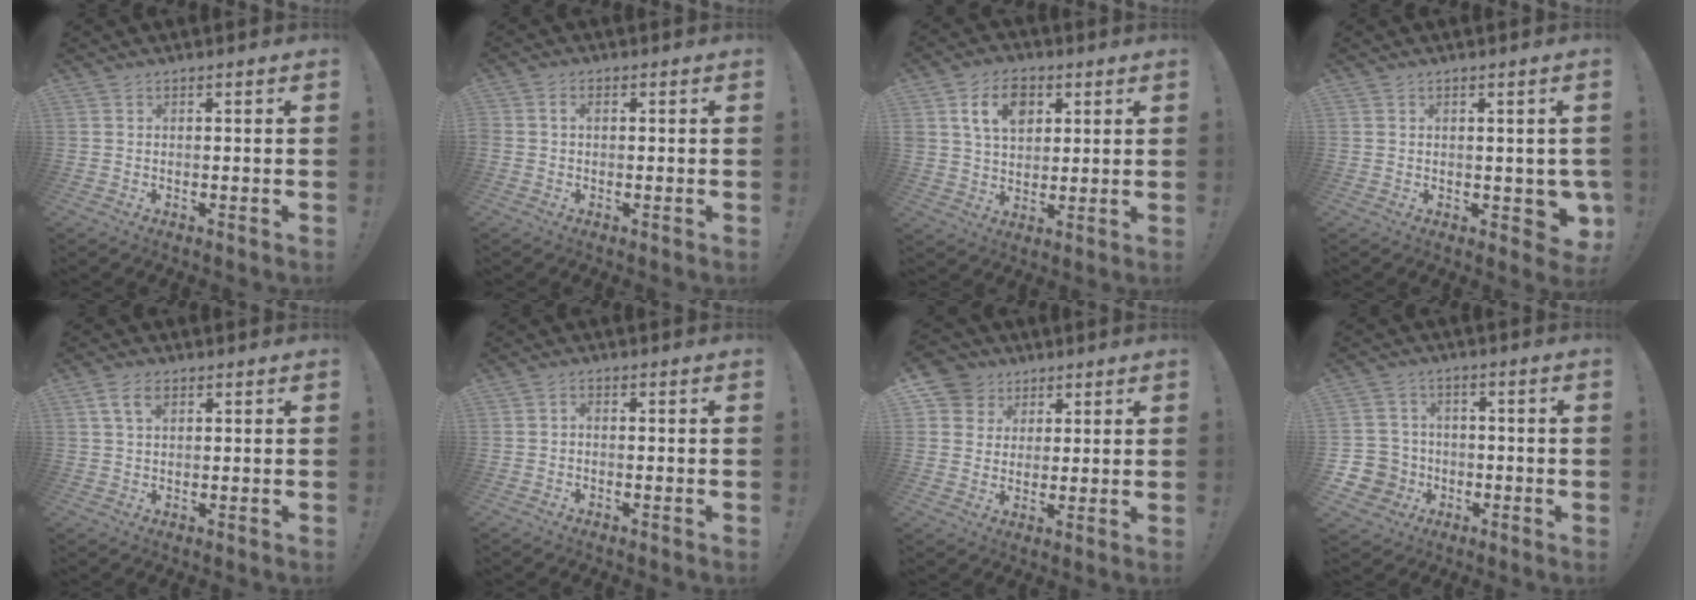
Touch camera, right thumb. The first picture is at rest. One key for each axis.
{"total": 1.5, "fx": 0.1, "fy": 1.1, "fz": 1.1, "tx": -0.029, "ty": 0.010, "tz": 0.002}
{"total": 11.4, "fx": 4.7, "fy": 8.1, "fz": 6.5, "tx": -0.101, "ty": -0.004, "tz": 0.087}
{"total": 5.1, "fx": -0.5, "fy": 3.5, "fz": 3.8, "tx": -0.027, "ty": 0.003, "tz": -0.001}
{"total": 4.8, "fx": 2.1, "fy": 2.7, "fz": 3.3, "tx": -0.060, "ty": -0.001, "tz": 0.040}
{"total": 1.0, "fx": -0.7, "fy": 0.5, "fz": 0.6, "tx": -0.018, "ty": 0.007, "tz": -0.013}
{"total": 8.3, "fx": 3.7, "fy": 7.3, "fz": 1.4, "tx": -0.022, "ty": -0.021, "tz": 0.078}
{"total": 8.1, "fx": -2.3, "fy": 7.6, "fz": 1.9, "tx": -0.048, "ty": 0.018, "tz": -0.037}